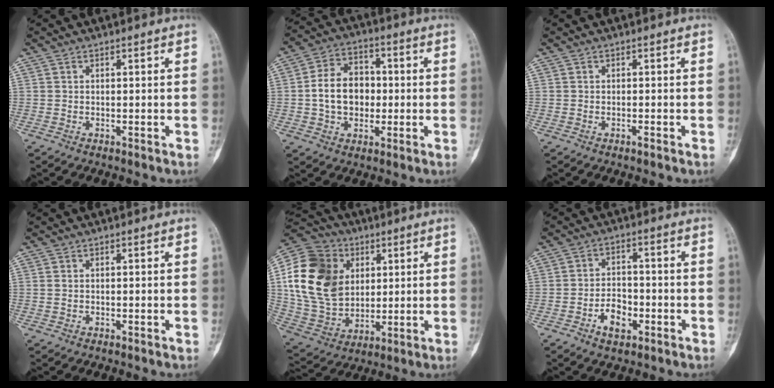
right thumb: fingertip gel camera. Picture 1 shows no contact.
{"total": 10.6, "force": [-0.6, 8.0, 7.0], "torque": [-0.093, 0.022, -0.014]}
{"total": 0.6, "force": [-0.4, 0.1, 0.4], "torque": [-0.007, 0.002, -0.008]}
{"total": 0.6, "force": [0.0, 0.4, 0.4], "torque": [-0.012, 0.000, 0.002]}
{"total": 22.6, "force": [4.9, 17.2, 13.9], "torque": [-0.263, 0.002, 0.101]}
{"total": 5.9, "force": [-2.6, 3.6, 3.8], "torque": [-0.044, 0.019, -0.048]}